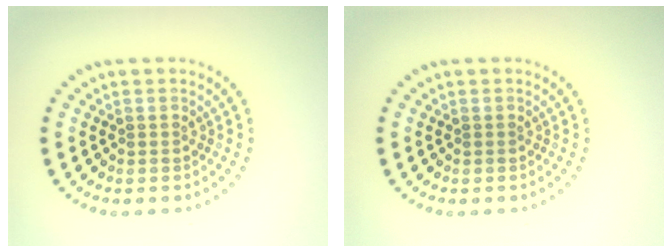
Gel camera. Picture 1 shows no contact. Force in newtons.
{"total": 0.0}